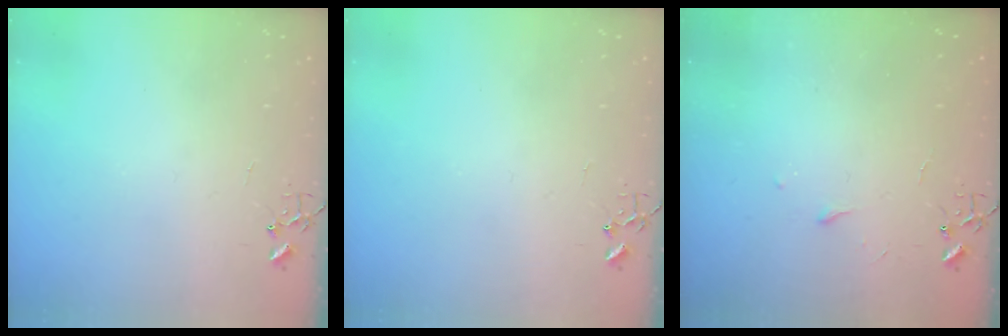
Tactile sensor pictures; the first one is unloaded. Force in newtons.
{"total": 0.0}
{"total": 3.6, "press": 3.5, "slide": 0.5}